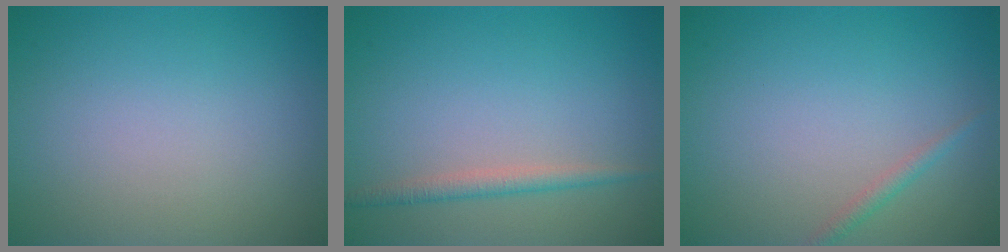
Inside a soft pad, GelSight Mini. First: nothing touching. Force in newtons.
{"total": 1.7, "press": 1.7, "slide": 0.1}
{"total": 1.0, "press": 1.0, "slide": 0.0}